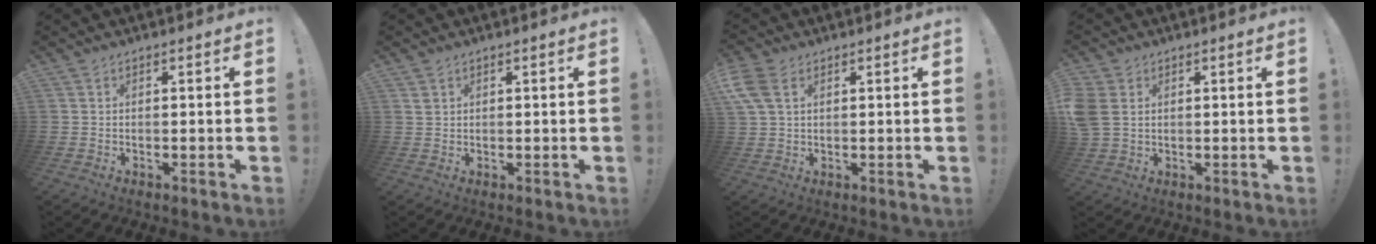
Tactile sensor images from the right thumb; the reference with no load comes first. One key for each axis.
{"total": 1.4, "fx": 0.8, "fy": 0.9, "fz": 0.6, "tx": -0.011, "ty": 0.001, "tz": 0.017}
{"total": 6.4, "fx": 2.8, "fy": 3.8, "fz": 4.4, "tx": -0.091, "ty": -0.006, "tz": 0.054}
{"total": 6.3, "fx": 1.4, "fy": 4.9, "fz": 3.6, "tx": -0.086, "ty": 0.004, "tz": 0.031}